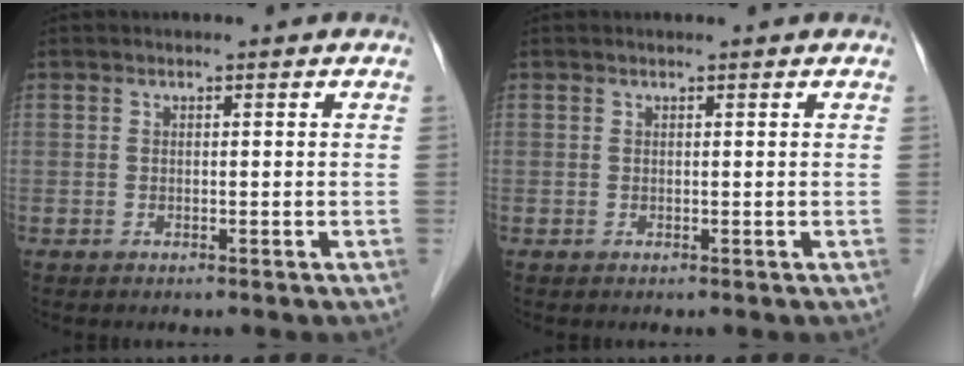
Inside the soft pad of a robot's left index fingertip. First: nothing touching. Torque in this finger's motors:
{"motor_torque": [0.30, -0.21, -0.03, -0.01]}